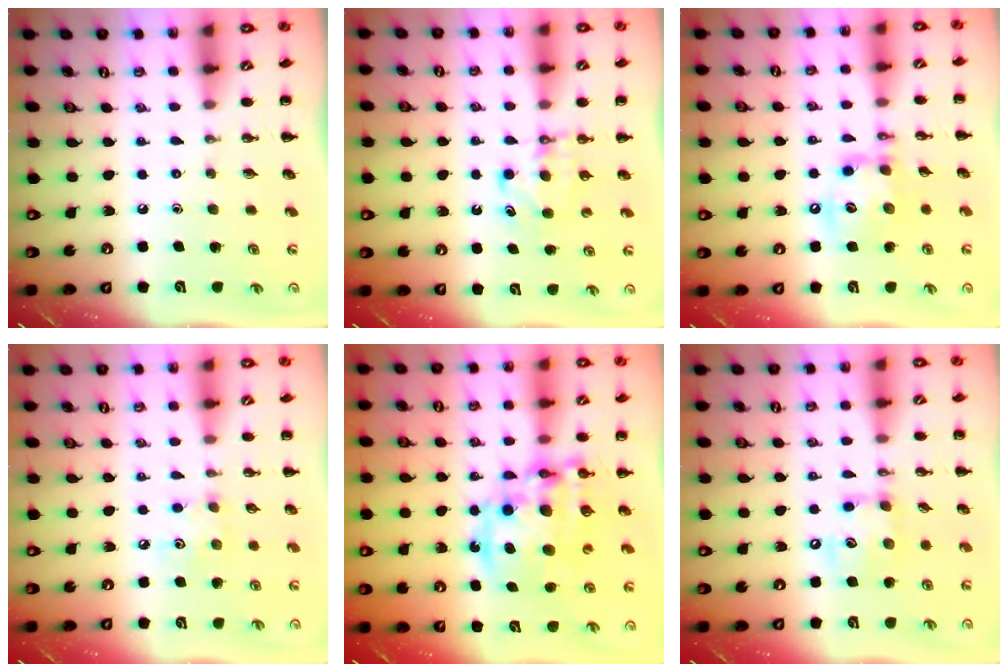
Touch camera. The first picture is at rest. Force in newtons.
{"total": 5.2, "press": 5.2, "slide": 0.6}
{"total": 14.1, "press": 14.0, "slide": 1.7}
{"total": 3.9, "press": 3.8, "slide": 0.6}
{"total": 16.5, "press": 16.1, "slide": 3.6}
{"total": 10.7, "press": 10.7, "slide": 1.1}